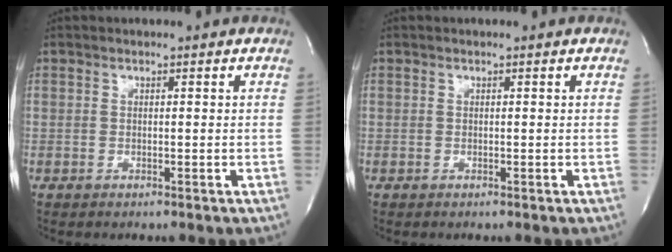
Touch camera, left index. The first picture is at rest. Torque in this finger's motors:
{"motor_torque": [0.00, 0.00, 0.00, 0.00]}